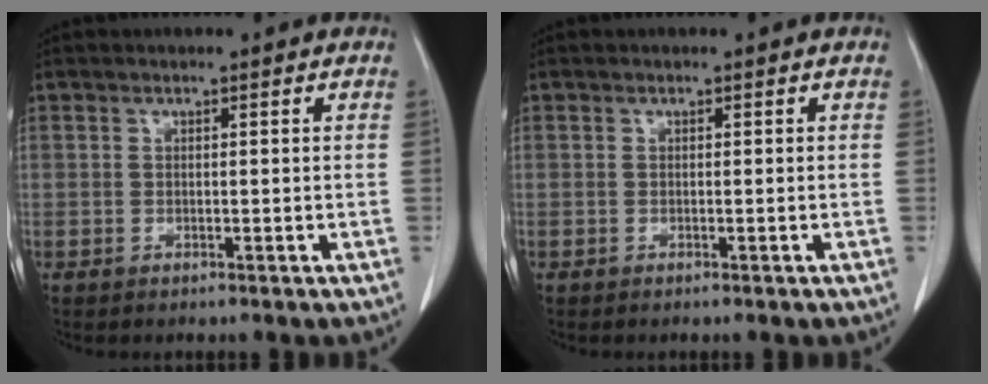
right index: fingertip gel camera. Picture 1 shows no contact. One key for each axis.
{"total": 0.0}